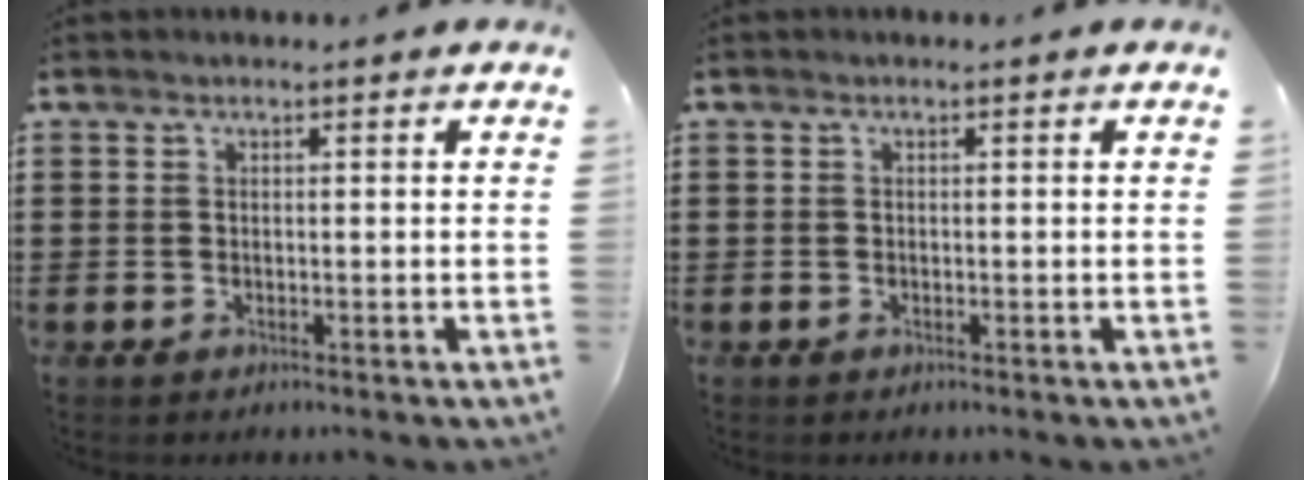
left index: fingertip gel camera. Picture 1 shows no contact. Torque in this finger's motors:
{"motor_torque": [-0.04, -0.02, -0.01, 0.00]}